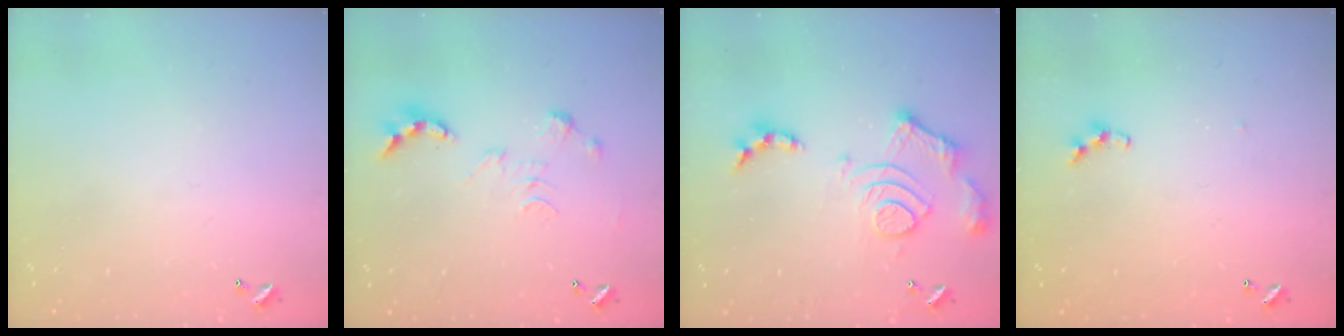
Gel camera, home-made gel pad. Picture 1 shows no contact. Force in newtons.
{"total": 0.0}
{"total": 14.9, "press": 14.9, "slide": 1.1}
{"total": 4.4, "press": 4.4, "slide": 0.5}